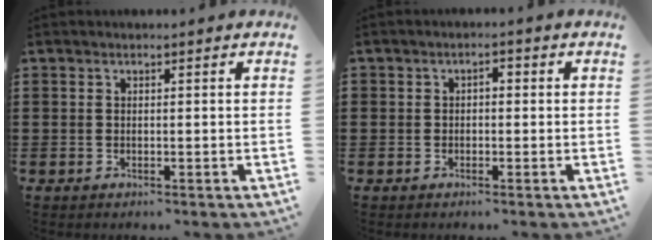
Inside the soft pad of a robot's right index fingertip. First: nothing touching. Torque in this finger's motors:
{"motor_torque": [0.77, 0.56, 0.29, 0.05]}